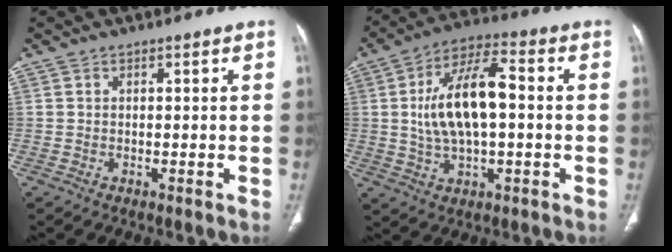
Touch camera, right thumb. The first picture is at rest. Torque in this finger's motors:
{"motor_torque": [0.07, 1.11, 1.03, 0.36, 0.15]}